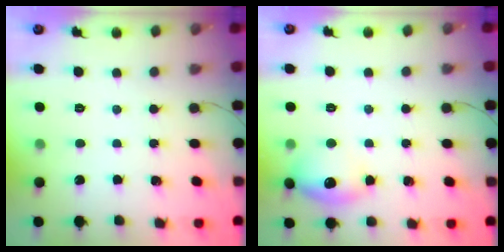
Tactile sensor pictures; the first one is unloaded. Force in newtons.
{"total": 12.2, "press": 12.2, "slide": 0.2}